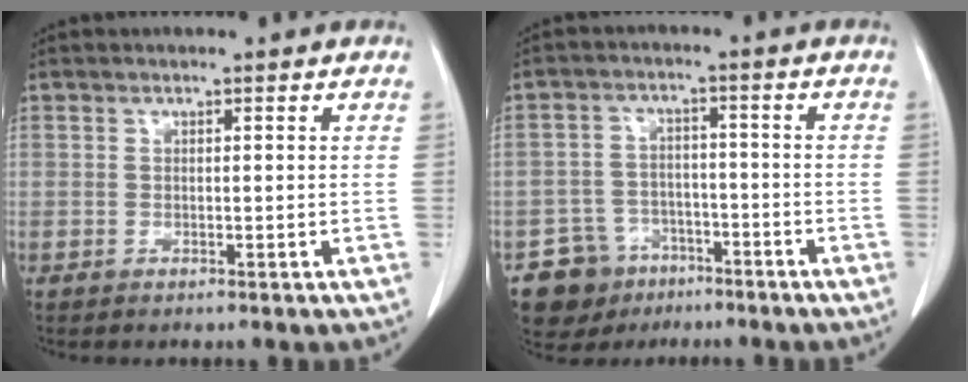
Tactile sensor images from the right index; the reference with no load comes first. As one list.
[{"total": 7.4, "force": [-4.5, 5.9, 0.5], "torque": [-0.009, 0.017, -0.064]}]